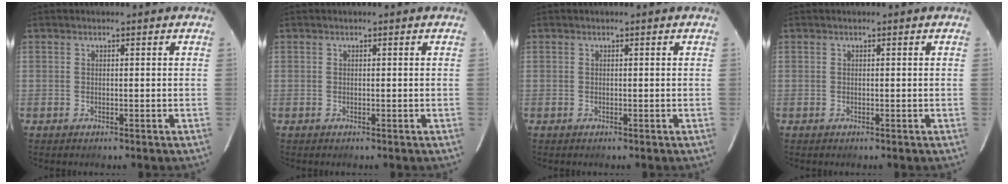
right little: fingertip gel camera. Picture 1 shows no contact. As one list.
[{"total": 0.0}, {"total": 0.0}, {"total": 0.0}]